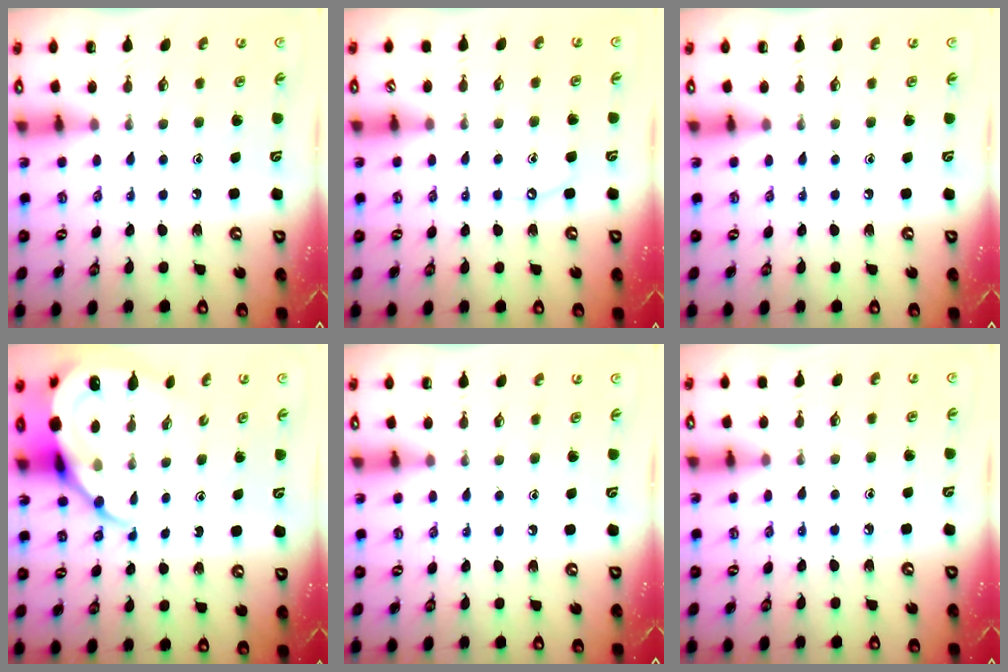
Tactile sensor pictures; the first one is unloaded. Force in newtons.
{"total": 3.6, "press": 3.6, "slide": 0.6}
{"total": 0.0}
{"total": 10.9, "press": 10.8, "slide": 1.2}
{"total": 0.0}
{"total": 3.9, "press": 3.8, "slide": 0.5}